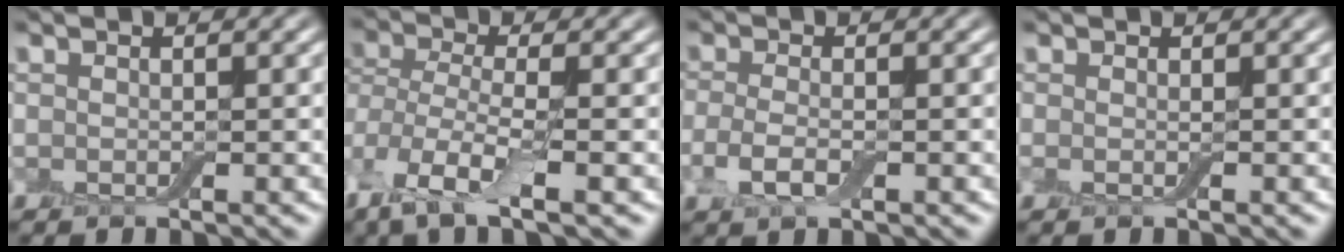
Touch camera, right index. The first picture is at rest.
{"total": 8.3, "force": [-3.4, 3.8, 6.6], "torque": [-0.157, -0.012, -0.066]}
{"total": 2.2, "force": [-0.7, 1.0, 1.8], "torque": [-0.046, 0.000, -0.020]}
{"total": 0.0}